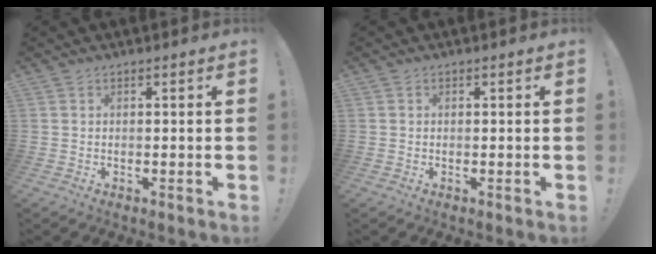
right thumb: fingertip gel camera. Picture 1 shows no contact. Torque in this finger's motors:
{"motor_torque": [-0.44, 0.16, 0.17, 0.06, -0.03]}